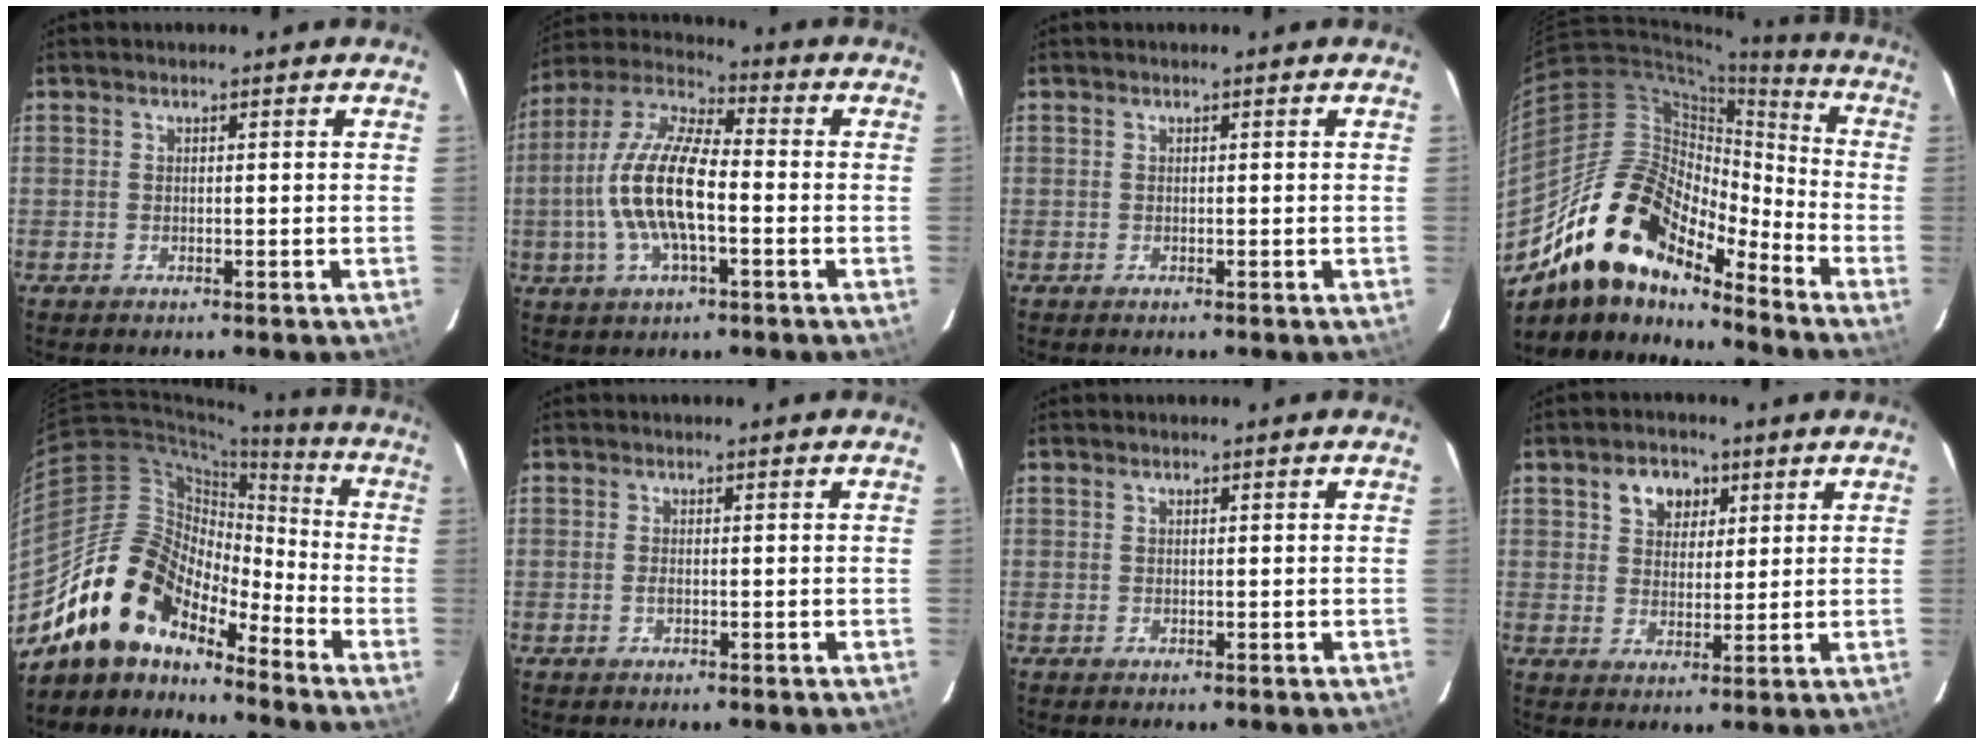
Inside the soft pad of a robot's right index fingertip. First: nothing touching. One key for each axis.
{"total": 15.4, "fx": -2.4, "fy": 5.6, "fz": 14.2, "tx": -0.286, "ty": 0.006, "tz": -0.053}
{"total": 0.0}
{"total": 18.9, "fx": -14.5, "fy": 7.4, "fz": 9.6, "tx": -0.167, "ty": 0.004, "tz": -0.276}
{"total": 15.8, "fx": -12.9, "fy": 6.9, "fz": 5.9, "tx": -0.113, "ty": 0.018, "tz": -0.245}
{"total": 0.8, "fx": -0.2, "fy": 0.3, "fz": 0.8, "tx": -0.017, "ty": 0.000, "tz": -0.004}
{"total": 0.0}
{"total": 5.9, "fx": 2.8, "fy": 4.4, "fz": 2.7, "tx": -0.041, "ty": 0.014, "tz": 0.050}